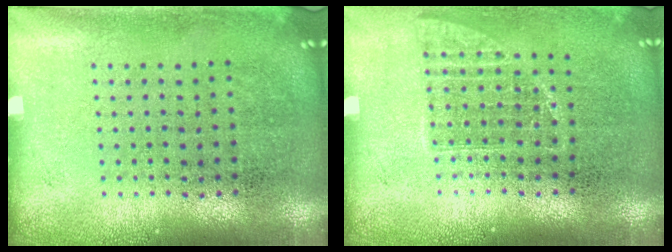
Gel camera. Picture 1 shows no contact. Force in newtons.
{"total": 1.0, "press": 0.8, "slide": 0.6}